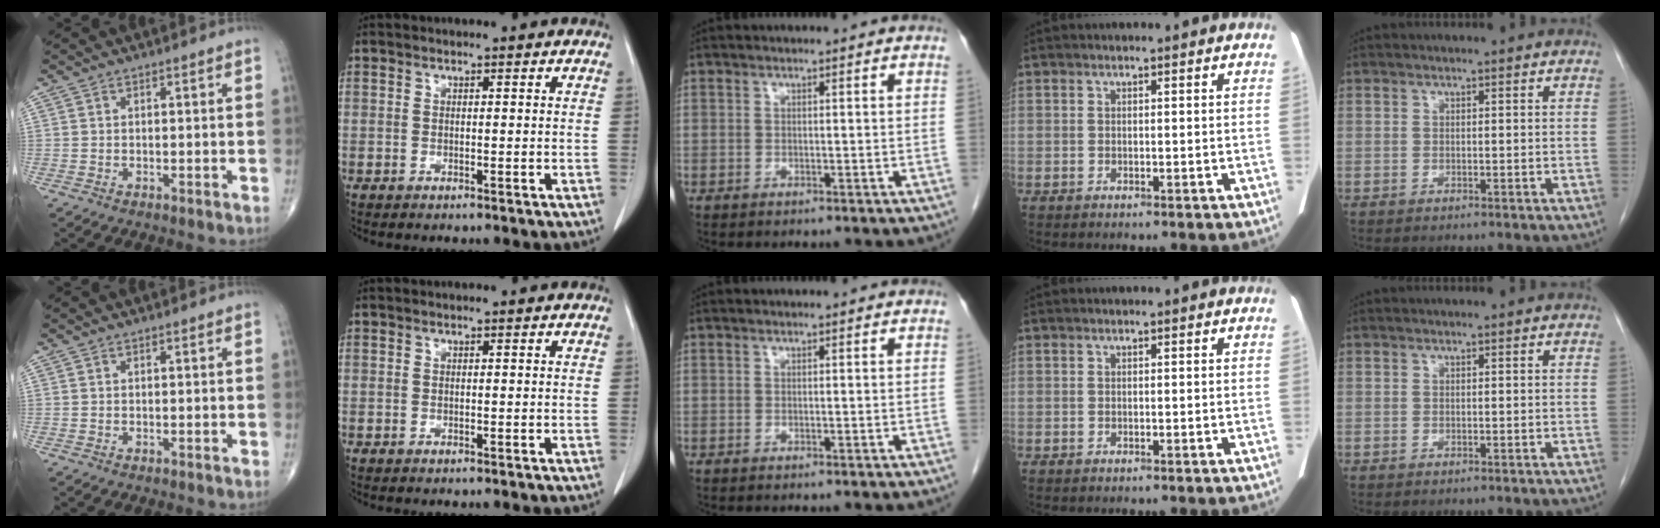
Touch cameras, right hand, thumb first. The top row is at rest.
{}